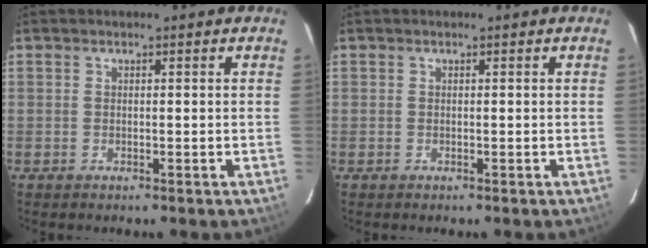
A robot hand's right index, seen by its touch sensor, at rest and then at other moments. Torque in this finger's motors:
{"motor_torque": [-0.02, 0.02, 0.00, 0.00]}